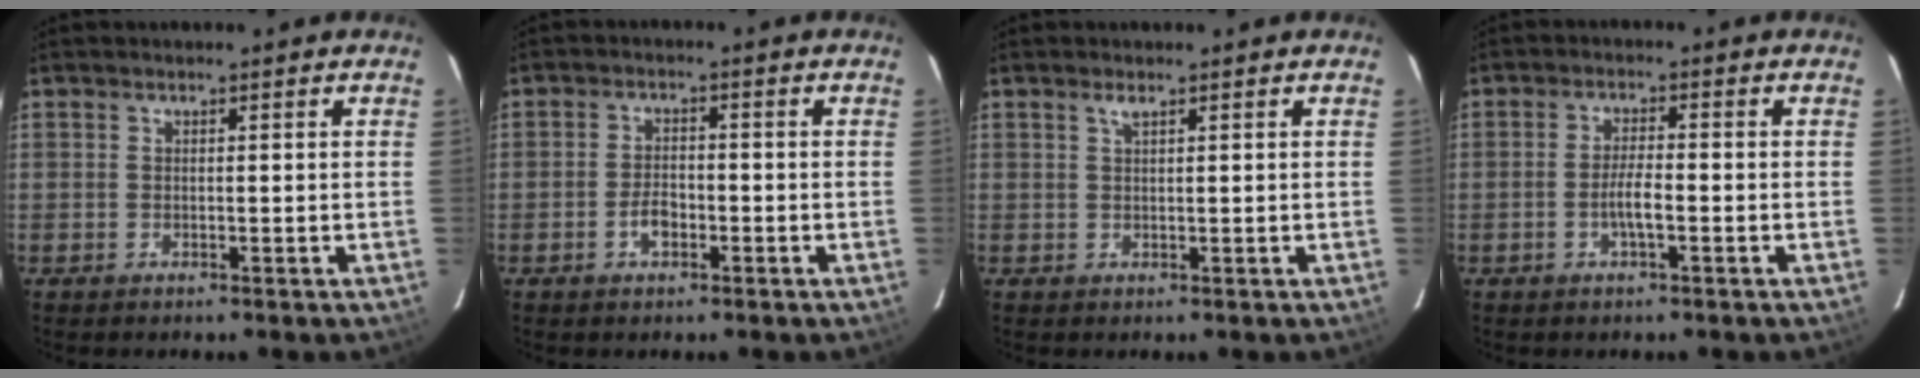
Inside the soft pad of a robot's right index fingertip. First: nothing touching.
{"total": 3.4, "force": [-1.6, 2.0, 2.3], "torque": [-0.046, 0.002, -0.027]}
{"total": 0.9, "force": [0.6, 0.1, 0.6], "torque": [-0.013, 0.002, 0.011]}
{"total": 3.5, "force": [-1.4, 0.5, 3.2], "torque": [-0.064, 0.000, -0.026]}